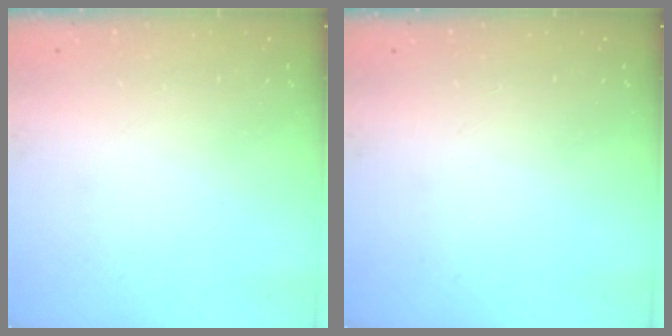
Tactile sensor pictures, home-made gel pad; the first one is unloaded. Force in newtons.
{"total": 0.0}